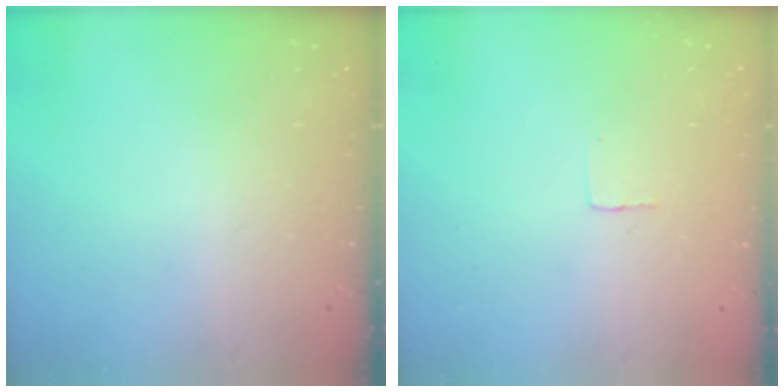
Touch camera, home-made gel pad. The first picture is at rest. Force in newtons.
{"total": 2.4, "press": 2.4, "slide": 0.1}